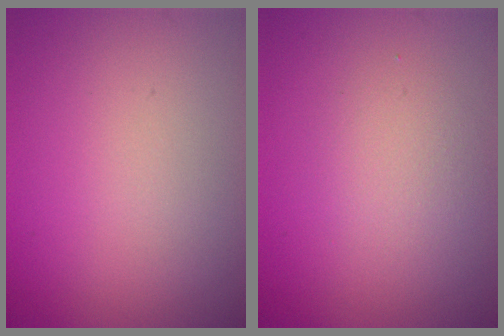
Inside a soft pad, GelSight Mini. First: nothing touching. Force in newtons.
{"total": 2.0, "press": 2.0, "slide": 0.1}